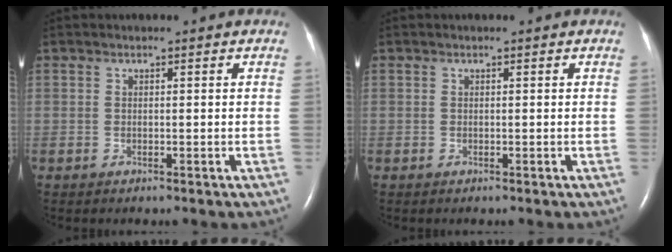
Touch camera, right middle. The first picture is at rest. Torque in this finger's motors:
{"motor_torque": [0.00, 0.00, 0.00, 0.00]}